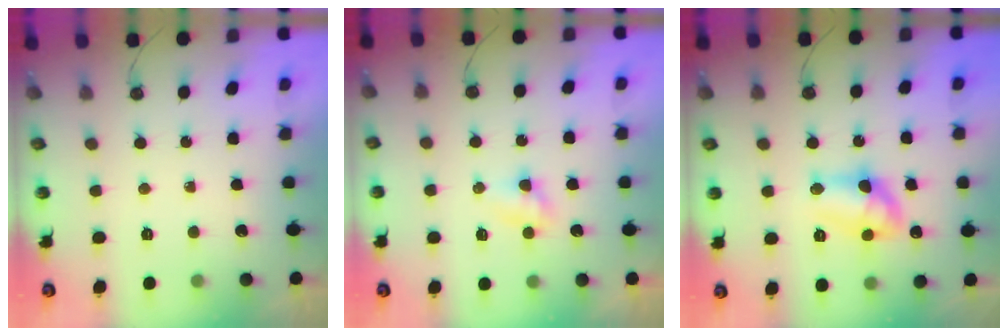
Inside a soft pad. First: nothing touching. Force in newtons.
{"total": 5.0, "press": 3.5, "slide": 3.6}
{"total": 12.4, "press": 12.4, "slide": 1.0}